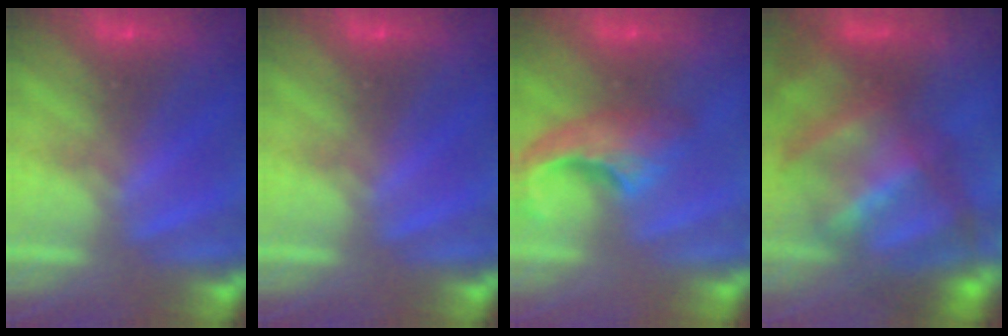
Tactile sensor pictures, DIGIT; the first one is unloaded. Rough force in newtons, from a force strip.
{"total": 0.0}
{"total": 4.6}
{"total": 7.6}